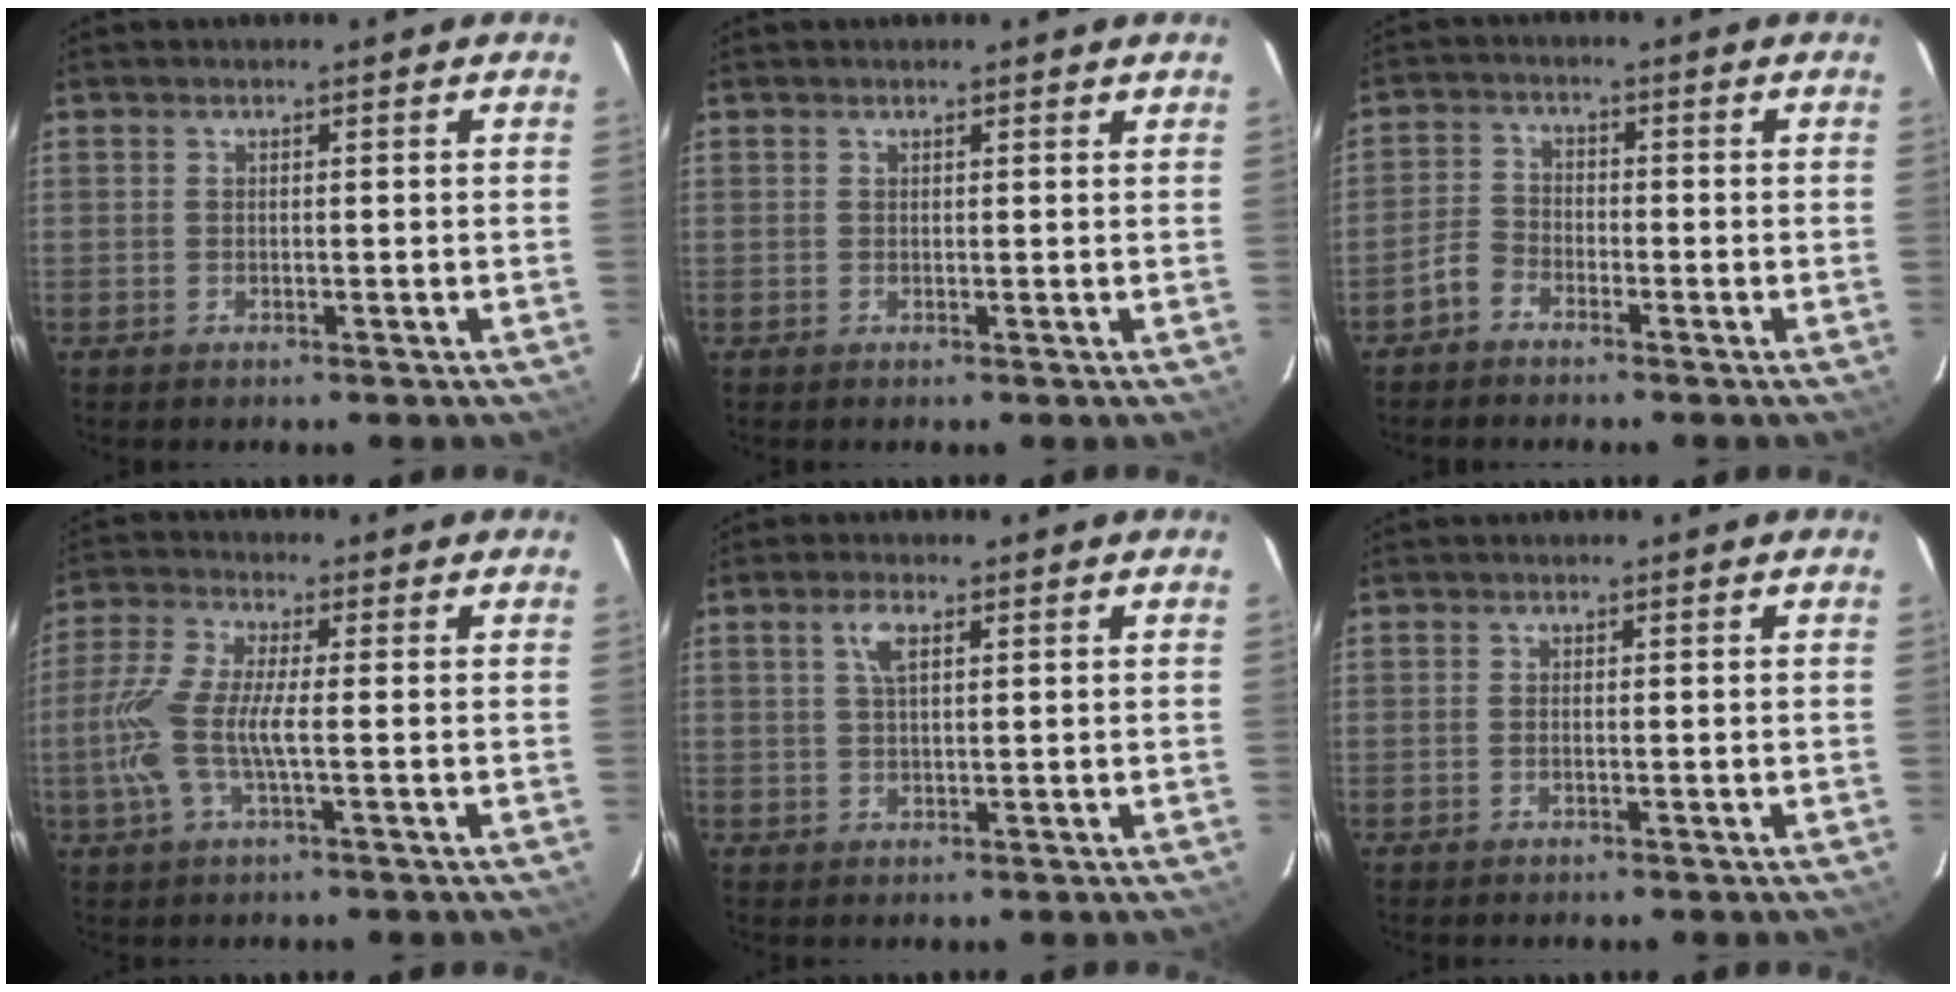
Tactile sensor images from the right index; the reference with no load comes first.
{"total": 1.4, "force": [1.2, 0.5, 0.5], "torque": [-0.010, 0.005, 0.013]}
{"total": 3.4, "force": [-2.6, 2.0, 1.0], "torque": [-0.024, 0.013, -0.053]}
{"total": 9.3, "force": [-1.6, 1.9, 8.9], "torque": [-0.203, 0.001, -0.033]}
{"total": 3.3, "force": [1.3, 1.2, 2.7], "torque": [-0.055, 0.007, 0.026]}
{"total": 0.6, "force": [-0.2, 0.0, 0.6], "torque": [-0.012, 0.001, -0.004]}